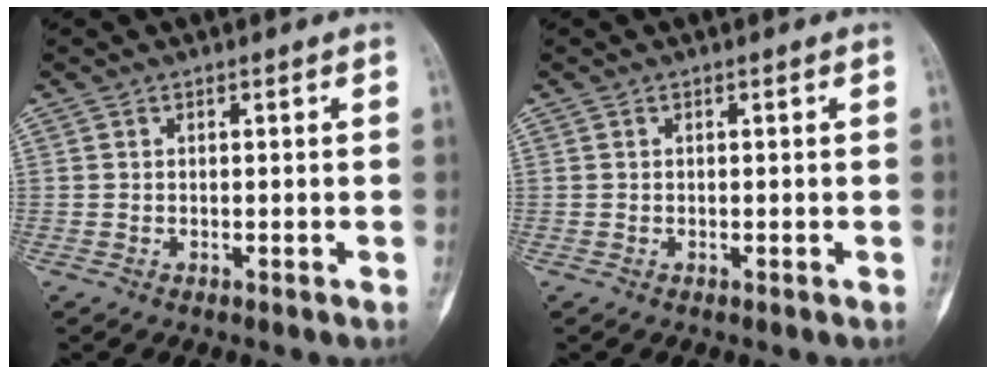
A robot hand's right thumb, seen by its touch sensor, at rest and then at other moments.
{"total": 0.0}